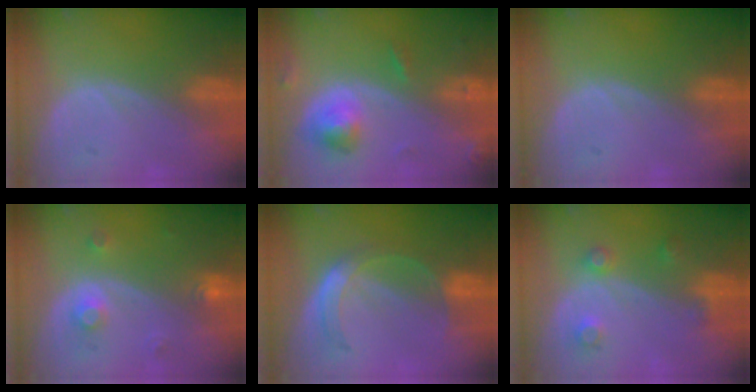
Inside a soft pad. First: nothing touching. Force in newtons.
{"total": 5.0, "press": 4.8, "slide": 1.5}
{"total": 0.0}
{"total": 3.1, "press": 2.9, "slide": 1.2}
{"total": 5.9, "press": 5.1, "slide": 2.9}
{"total": 3.7, "press": 3.4, "slide": 1.4}